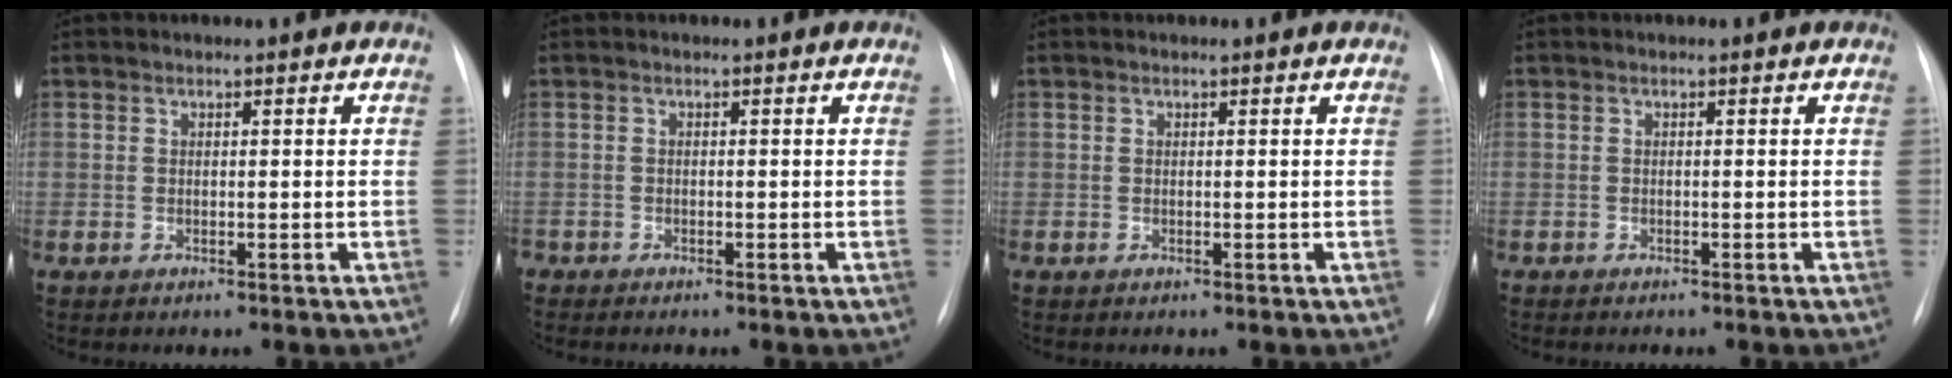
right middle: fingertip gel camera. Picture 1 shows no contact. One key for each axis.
{"total": 0.9, "fx": -0.9, "fy": 0.2, "fz": 0.1, "tx": -0.005, "ty": -0.002, "tz": -0.015}
{"total": 0.0}
{"total": 1.0, "fx": -0.9, "fy": 0.2, "fz": 0.4, "tx": -0.010, "ty": -0.004, "tz": -0.011}